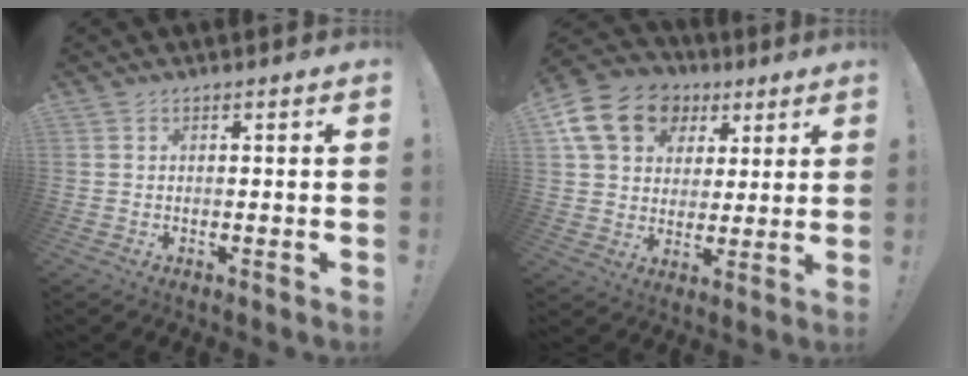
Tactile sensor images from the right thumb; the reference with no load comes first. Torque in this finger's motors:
{"motor_torque": [1.04, 1.63, 0.94, 0.32, 0.43]}